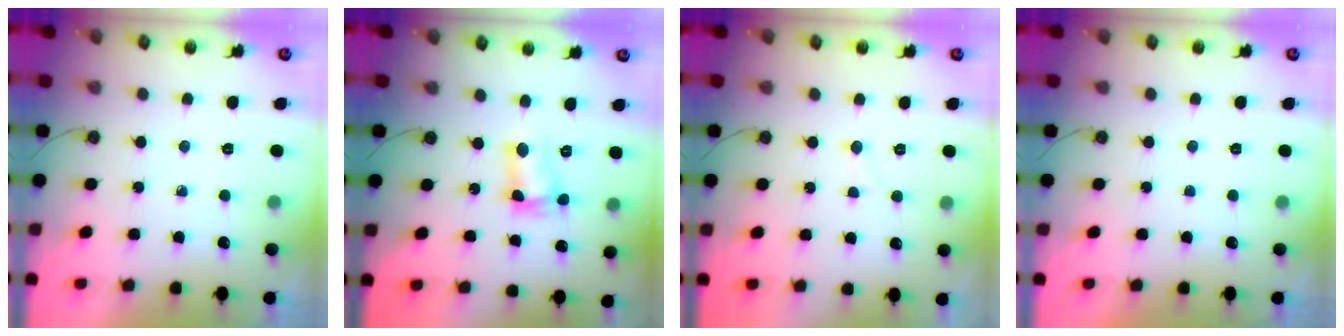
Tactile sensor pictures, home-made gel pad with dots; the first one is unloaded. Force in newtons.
{"total": 5.1, "press": 5.0, "slide": 0.9}
{"total": 1.8, "press": 1.8, "slide": 0.2}
{"total": 0.0}